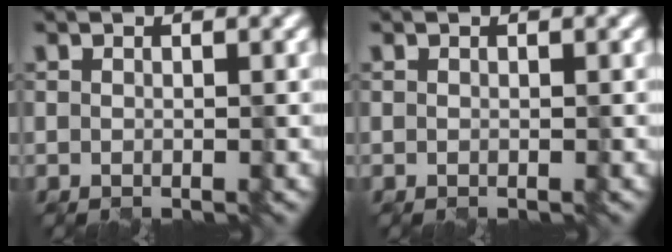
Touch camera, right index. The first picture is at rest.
{"total": 0.0}